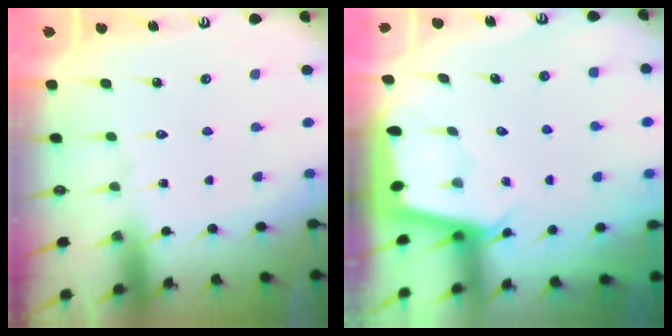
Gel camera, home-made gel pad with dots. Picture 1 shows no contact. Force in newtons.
{"total": 2.0, "press": 2.0, "slide": 0.2}